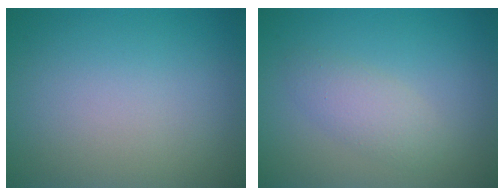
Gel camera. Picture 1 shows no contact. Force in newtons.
{"total": 2.3, "press": 2.3, "slide": 0.1}